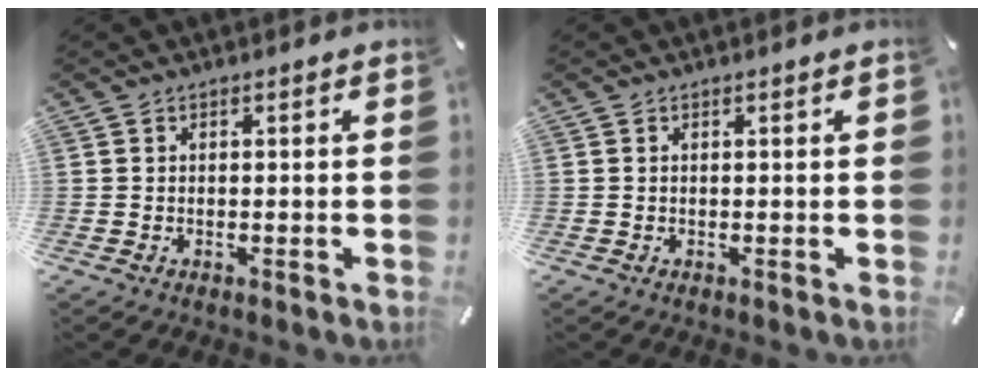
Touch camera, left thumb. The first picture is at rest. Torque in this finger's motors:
{"motor_torque": [0.12, 0.00, 0.08, 0.13, 0.08]}